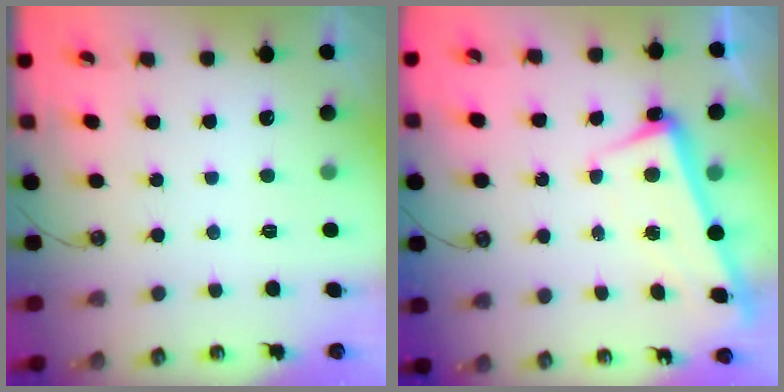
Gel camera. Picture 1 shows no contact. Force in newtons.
{"total": 2.4, "press": 2.3, "slide": 0.9}